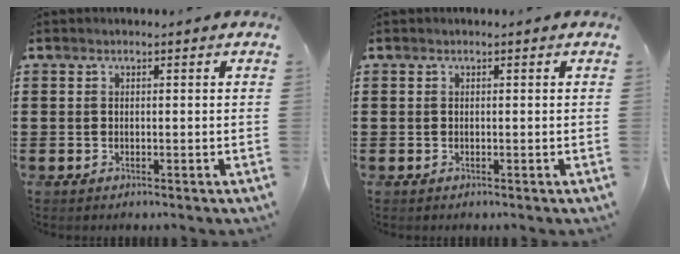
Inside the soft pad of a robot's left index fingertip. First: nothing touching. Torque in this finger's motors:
{"motor_torque": [-0.01, 0.01, -0.01, 0.00]}